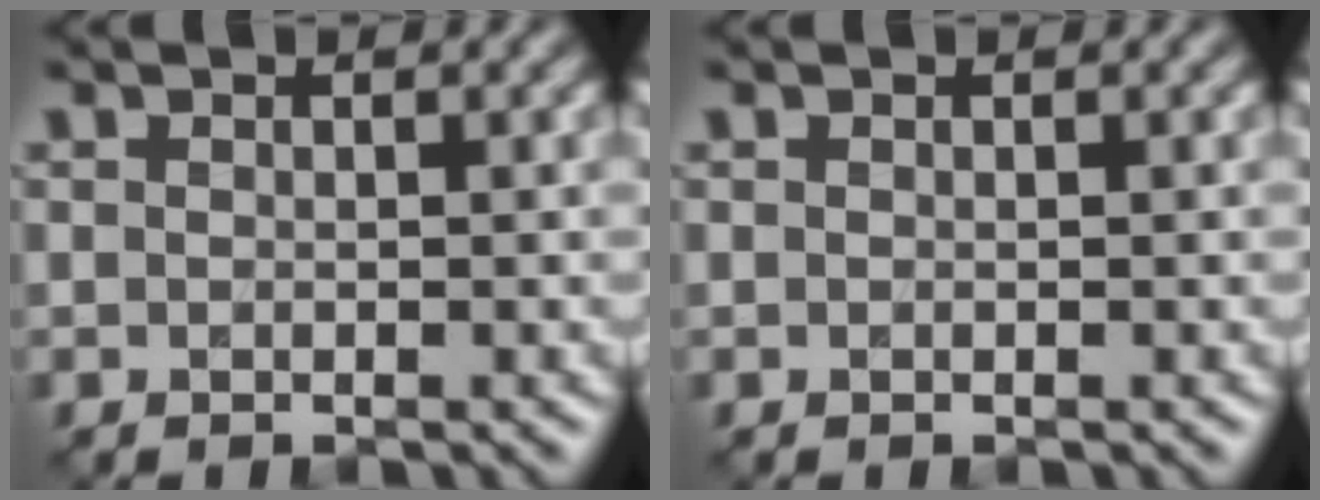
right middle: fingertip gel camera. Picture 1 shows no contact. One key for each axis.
{"total": 0.0}